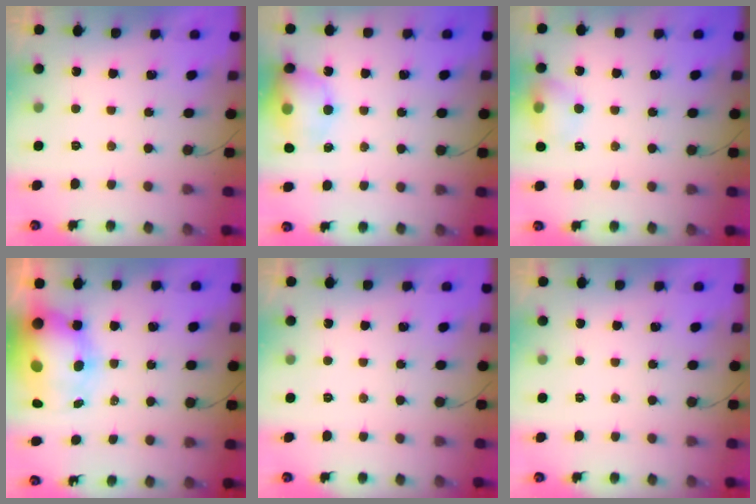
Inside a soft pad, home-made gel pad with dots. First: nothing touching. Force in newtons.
{"total": 14.0, "press": 13.8, "slide": 2.4}
{"total": 10.2, "press": 10.1, "slide": 1.5}
{"total": 12.3, "press": 12.0, "slide": 2.7}
{"total": 0.0}
{"total": 0.0}